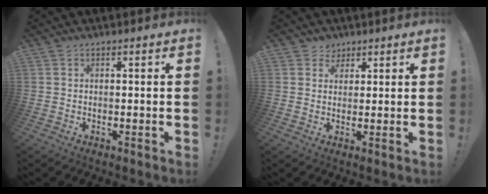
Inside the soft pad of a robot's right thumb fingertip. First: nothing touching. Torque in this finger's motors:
{"motor_torque": [-0.11, 0.13, -0.02, 0.23, -0.01]}